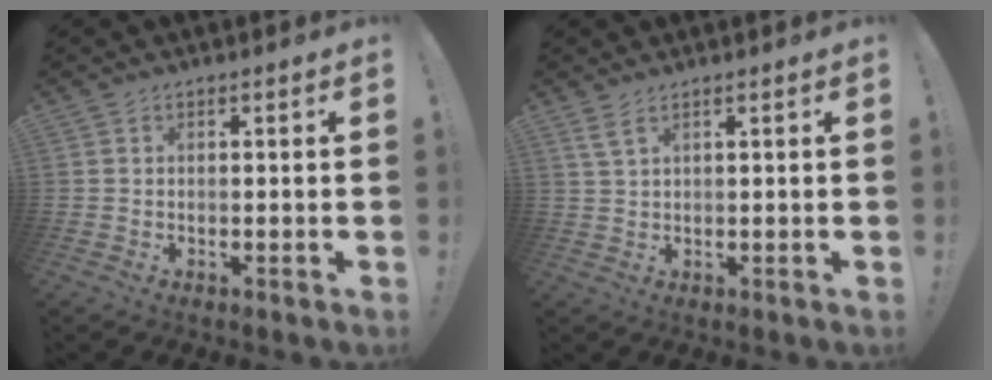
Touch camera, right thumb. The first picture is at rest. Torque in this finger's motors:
{"motor_torque": [-0.23, -0.21, 0.07, -0.11, 0.00]}